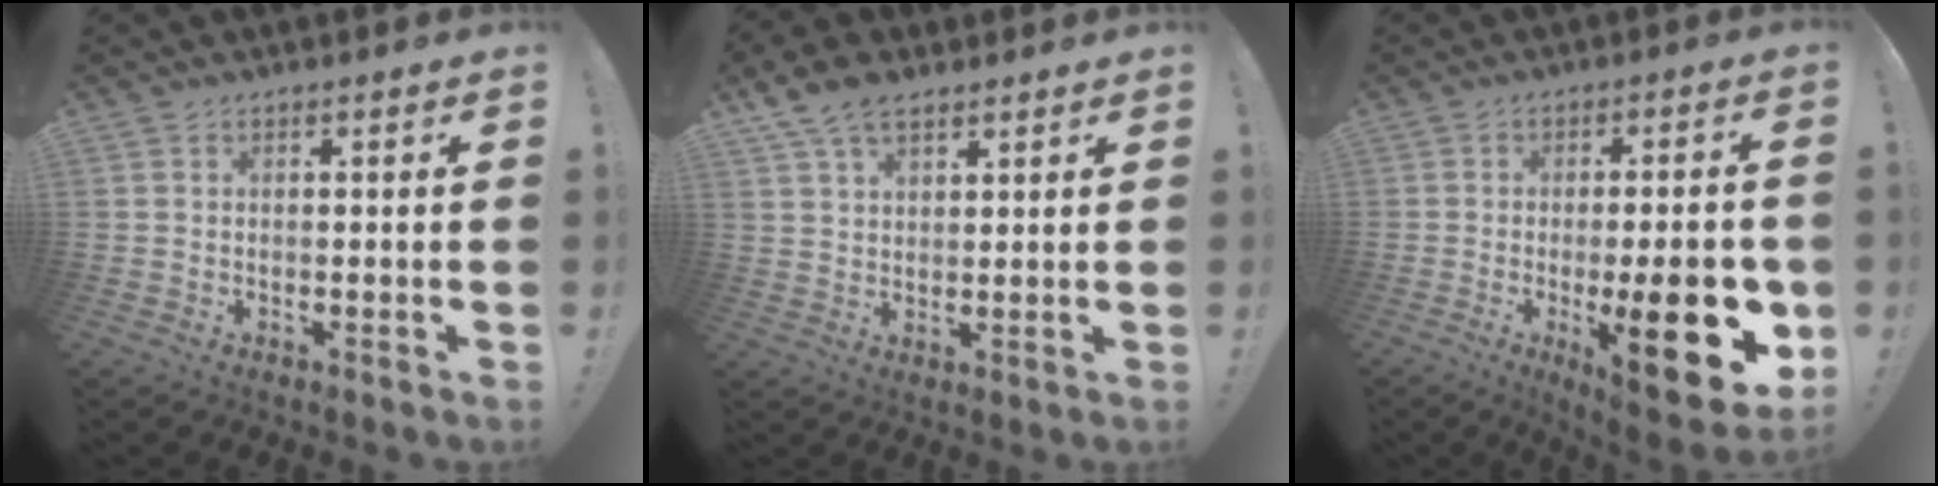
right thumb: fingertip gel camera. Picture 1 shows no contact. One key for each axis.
{"total": 8.2, "fx": 5.3, "fy": 4.2, "fz": 4.5, "tx": -0.089, "ty": -0.011, "tz": 0.105}
{"total": 20.8, "fx": -4.9, "fy": 6.3, "fz": 19.2, "tx": -0.255, "ty": 0.006, "tz": -0.061}